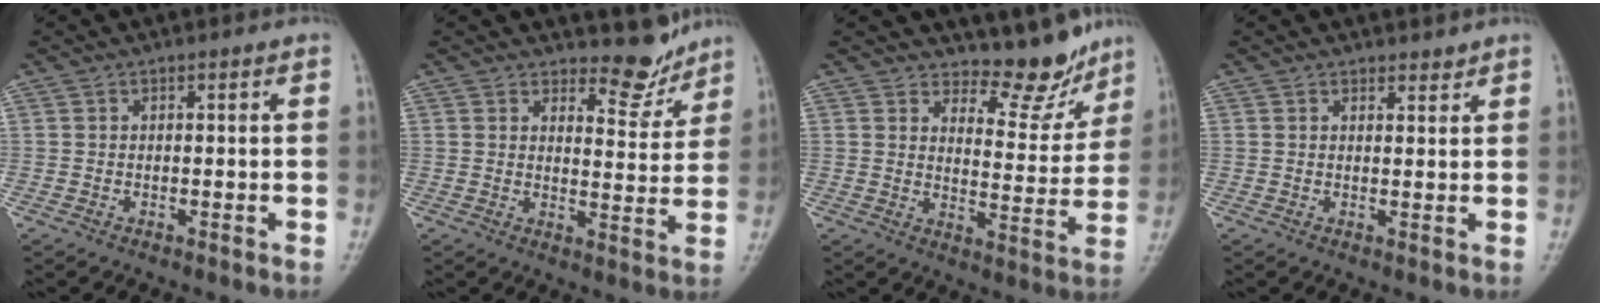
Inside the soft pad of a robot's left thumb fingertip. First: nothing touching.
{"total": 5.7, "force": [5.2, 2.0, 1.0], "torque": [0.013, -0.051, 0.077]}
{"total": 8.6, "force": [7.8, 3.1, 1.8], "torque": [0.009, -0.072, 0.112]}
{"total": 1.6, "force": [1.5, 0.7, 0.3], "torque": [0.008, -0.011, 0.020]}